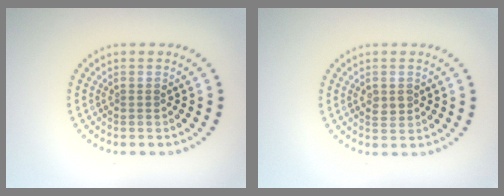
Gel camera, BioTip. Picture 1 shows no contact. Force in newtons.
{"total": 1.5, "press": 1.5, "slide": 0.1}